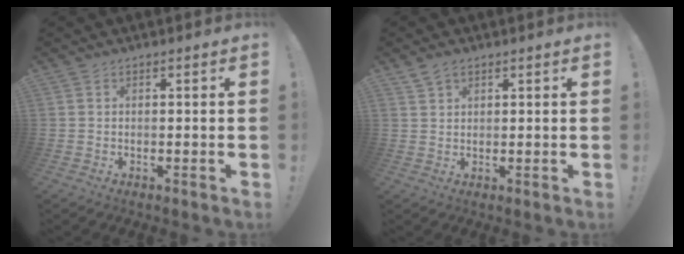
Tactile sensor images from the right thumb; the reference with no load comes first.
{"total": 2.9, "force": [2.1, 1.5, 1.1], "torque": [-0.011, -0.011, 0.039]}